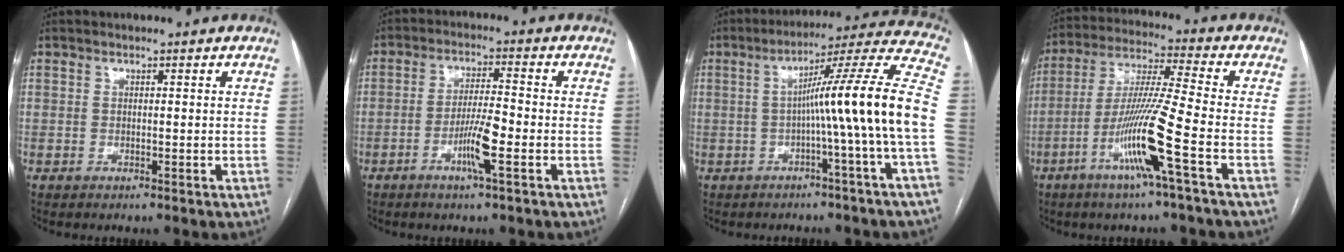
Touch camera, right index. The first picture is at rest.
{"total": 6.2, "force": [-2.5, 0.1, 5.7], "torque": [-0.111, -0.005, -0.047]}
{"total": 15.3, "force": [-2.0, -2.6, 14.9], "torque": [-0.205, 0.021, -0.040]}
{"total": 12.8, "force": [-5.3, -1.5, 11.6], "torque": [-0.230, -0.010, -0.107]}